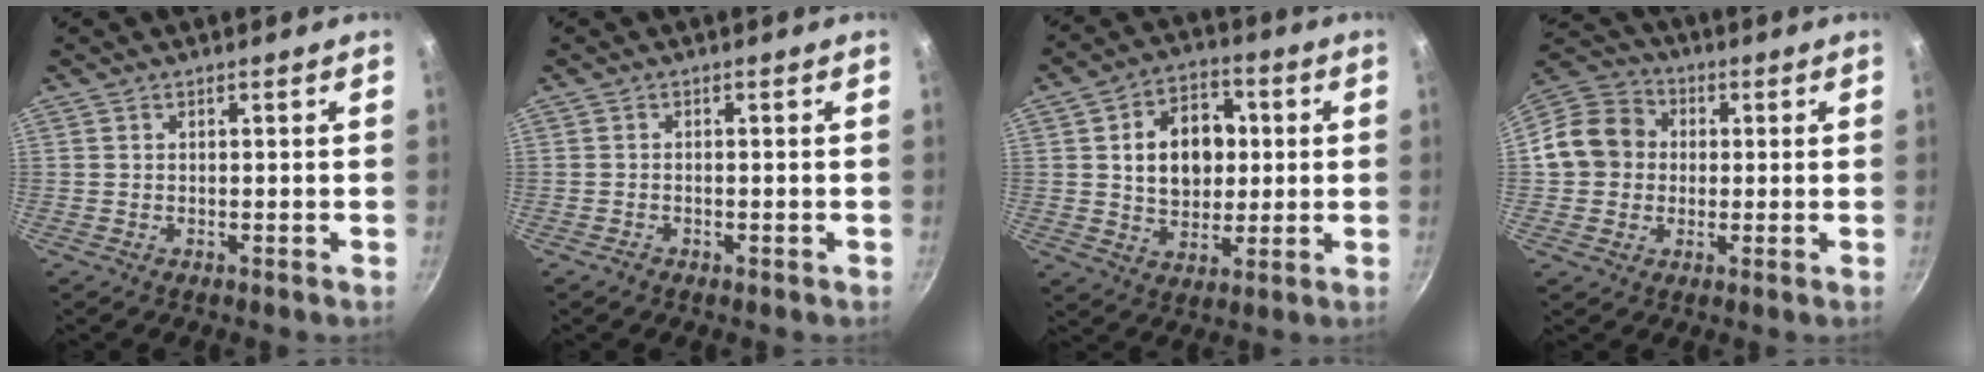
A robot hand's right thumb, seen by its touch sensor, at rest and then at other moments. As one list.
[{"total": 0.9, "force": [-0.6, 0.6, 0.3], "torque": [-0.008, 0.006, -0.011]}, {"total": 13.2, "force": [1.8, 9.8, 8.6], "torque": [-0.093, 0.008, 0.027]}, {"total": 11.7, "force": [0.5, 10.4, 5.3], "torque": [-0.068, 0.027, -0.009]}]